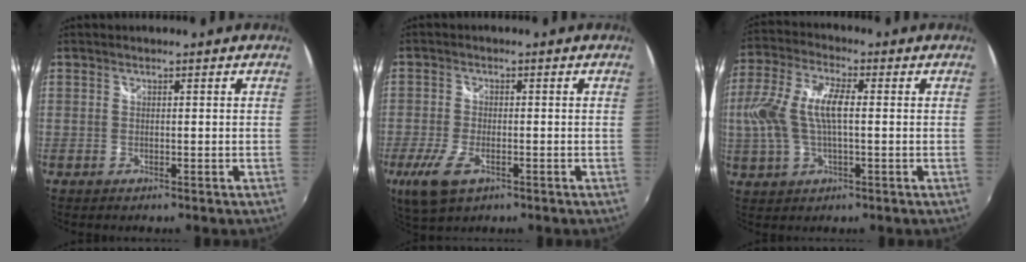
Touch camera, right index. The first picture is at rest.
{"total": 7.9, "force": [-3.9, 3.7, 5.8], "torque": [-0.140, -0.022, -0.070]}
{"total": 11.8, "force": [0.1, 5.0, 10.6], "torque": [-0.225, 0.011, 0.001]}